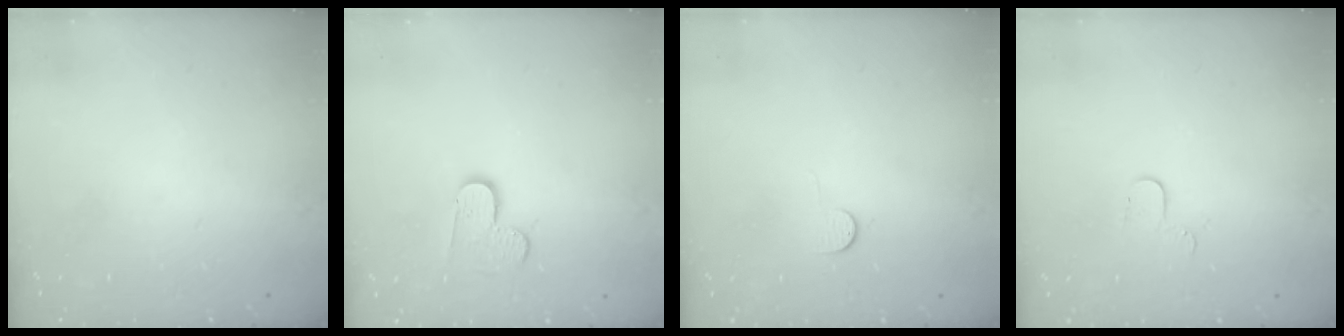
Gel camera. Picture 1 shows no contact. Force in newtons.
{"total": 4.2, "press": 4.2, "slide": 0.4}
{"total": 4.9, "press": 4.9, "slide": 0.5}
{"total": 4.2, "press": 4.2, "slide": 0.4}